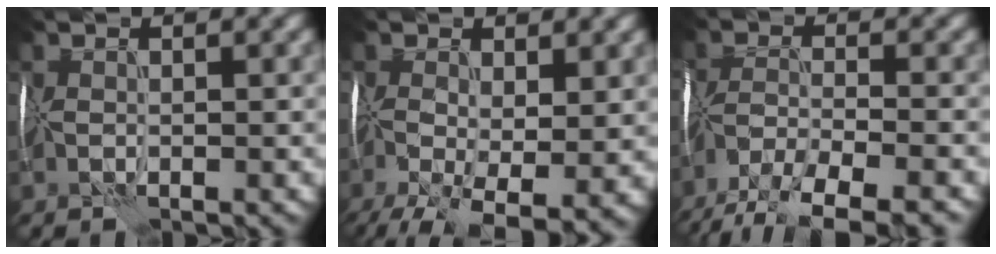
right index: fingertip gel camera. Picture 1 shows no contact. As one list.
[{"total": 9.7, "force": [-3.7, 4.5, 7.8], "torque": [-0.155, -0.033, -0.049]}, {"total": 8.3, "force": [-6.6, 2.2, 4.5], "torque": [-0.074, -0.020, -0.115]}]